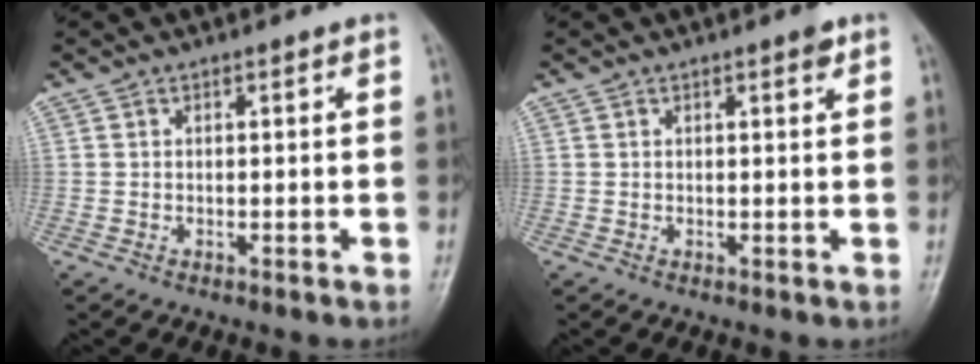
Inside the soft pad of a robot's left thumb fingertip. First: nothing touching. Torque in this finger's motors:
{"motor_torque": [0.42, -0.05, 0.06, -0.19, 0.00]}